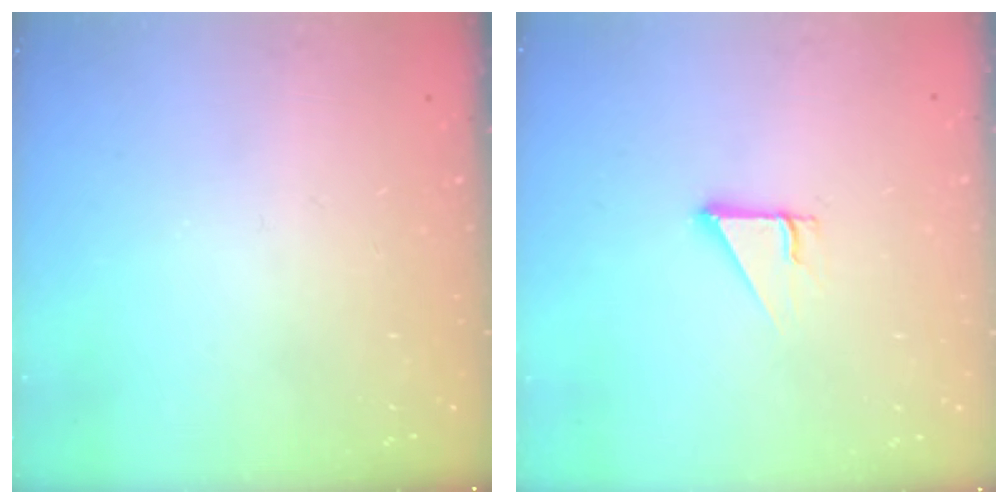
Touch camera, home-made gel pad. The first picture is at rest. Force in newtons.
{"total": 2.5, "press": 2.5, "slide": 0.2}